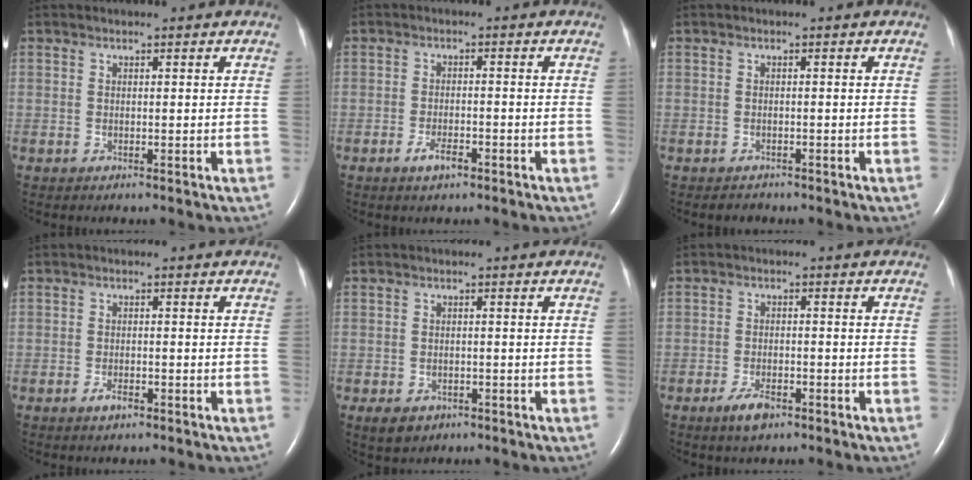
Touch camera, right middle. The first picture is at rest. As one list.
[{"total": 2.9, "force": [-1.8, 0.9, 2.0], "torque": [-0.042, 0.000, -0.033]}, {"total": 1.0, "force": [-0.9, 0.5, 0.0], "torque": [-0.007, 0.000, -0.013]}, {"total": 1.8, "force": [-1.2, 0.7, 1.2], "torque": [-0.026, 0.000, -0.020]}, {"total": 3.5, "force": [-2.1, 2.4, 1.4], "torque": [-0.023, 0.000, -0.024]}, {"total": 3.6, "force": [-2.4, 1.4, 2.3], "torque": [-0.051, -0.001, -0.039]}]